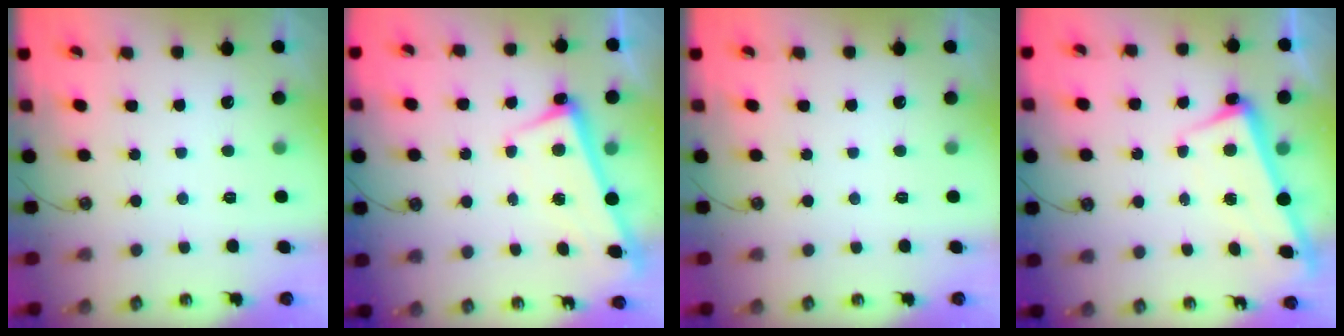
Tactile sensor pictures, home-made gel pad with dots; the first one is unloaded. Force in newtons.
{"total": 2.7, "press": 2.6, "slide": 0.5}
{"total": 0.0}
{"total": 2.2, "press": 2.1, "slide": 0.8}